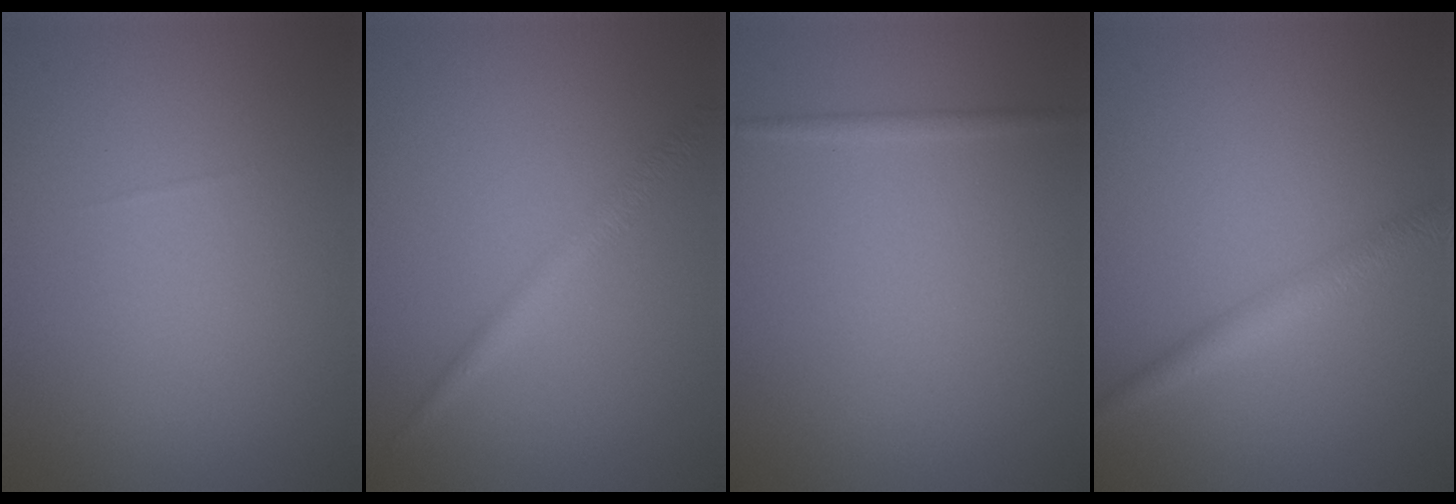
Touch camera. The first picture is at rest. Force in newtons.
{"total": 1.9, "press": 1.9, "slide": 0.1}
{"total": 0.7, "press": 0.7, "slide": 0.0}
{"total": 2.5, "press": 2.5, "slide": 0.1}